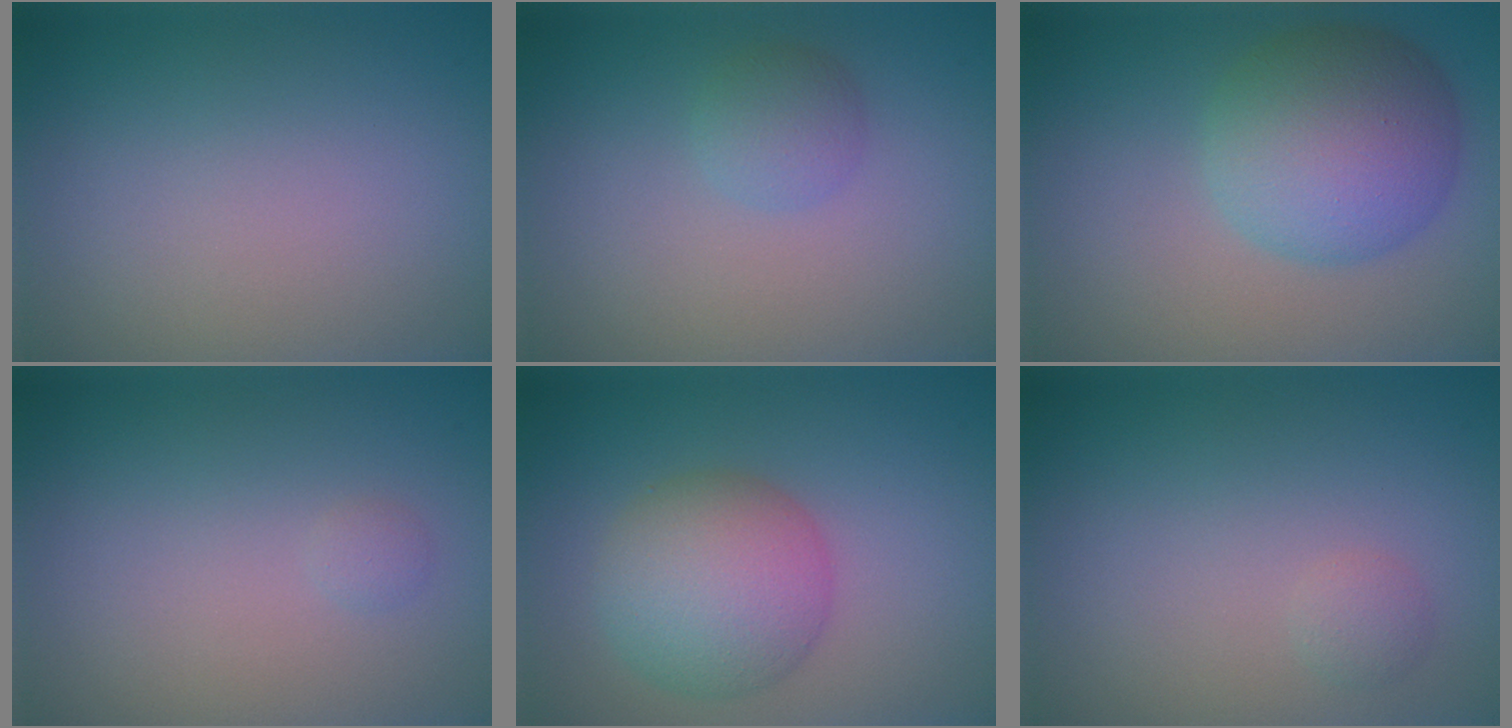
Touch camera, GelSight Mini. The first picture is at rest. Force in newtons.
{"total": 1.9, "press": 1.9, "slide": 0.0}
{"total": 7.7, "press": 7.7, "slide": 0.1}
{"total": 0.6, "press": 0.6, "slide": 0.1}
{"total": 6.2, "press": 6.1, "slide": 0.3}
{"total": 1.0, "press": 1.0, "slide": 0.1}